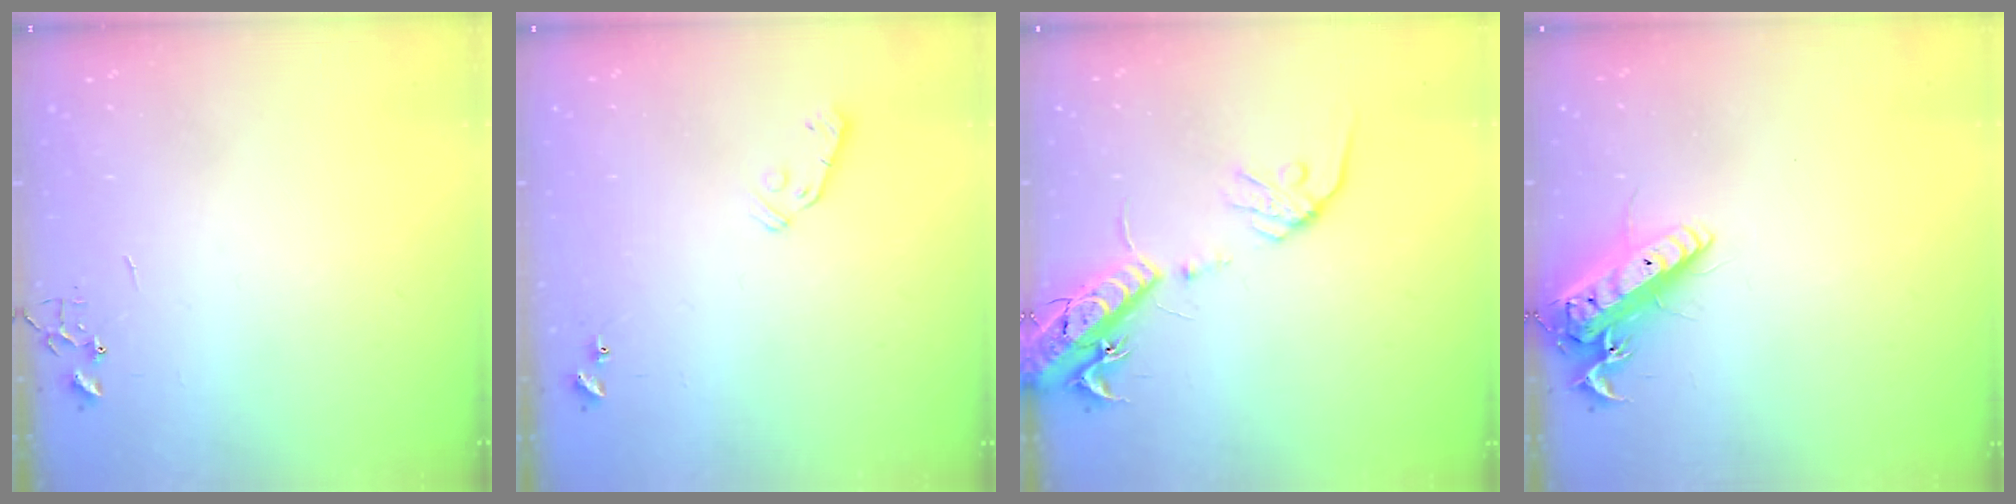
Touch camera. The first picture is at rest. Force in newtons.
{"total": 5.9, "press": 5.9, "slide": 0.6}
{"total": 16.5, "press": 16.2, "slide": 3.6}
{"total": 16.4, "press": 16.1, "slide": 3.0}